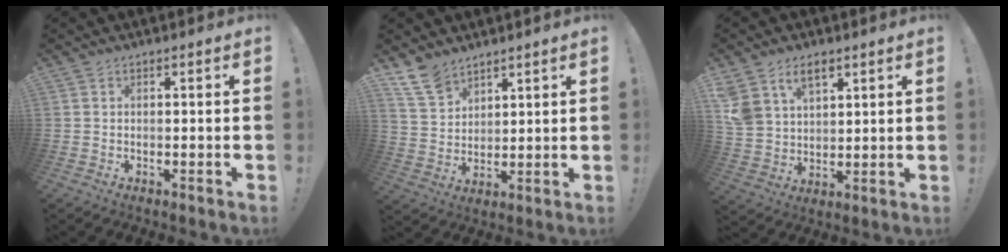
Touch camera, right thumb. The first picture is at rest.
{"total": 10.4, "force": [7.9, 6.0, 3.1], "torque": [-0.067, -0.046, 0.158]}
{"total": 9.9, "force": [5.9, 6.6, 4.3], "torque": [-0.084, -0.025, 0.121]}